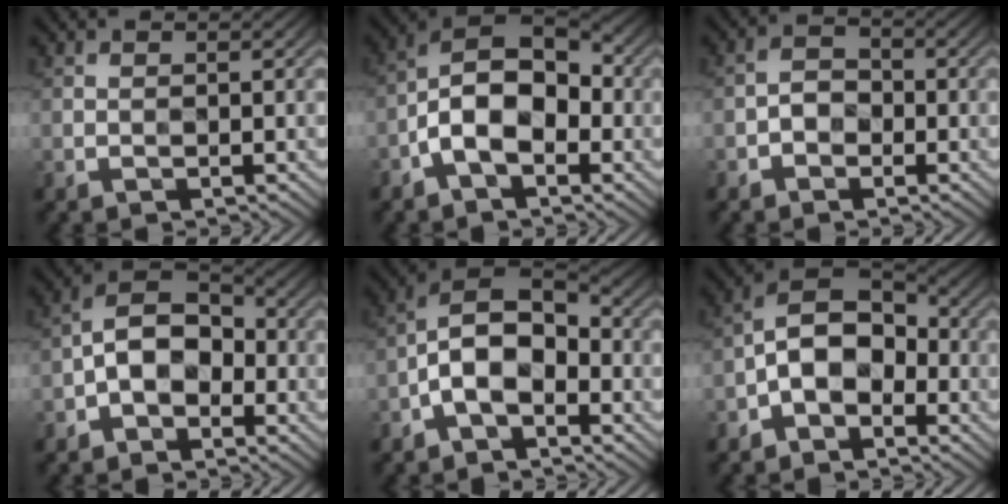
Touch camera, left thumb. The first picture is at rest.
{"total": 10.7, "force": [-3.0, 6.2, 8.2], "torque": [-0.140, 0.016, -0.067]}
{"total": 3.1, "force": [-2.0, 2.0, 1.3], "torque": [-0.015, 0.005, -0.043]}
{"total": 7.8, "force": [-2.7, 5.1, 5.3], "torque": [-0.080, 0.014, -0.059]}
{"total": 9.5, "force": [-2.6, 5.4, 7.3], "torque": [-0.140, 0.017, -0.060]}
{"total": 9.1, "force": [-2.9, 5.9, 6.3], "torque": [-0.104, 0.013, -0.066]}